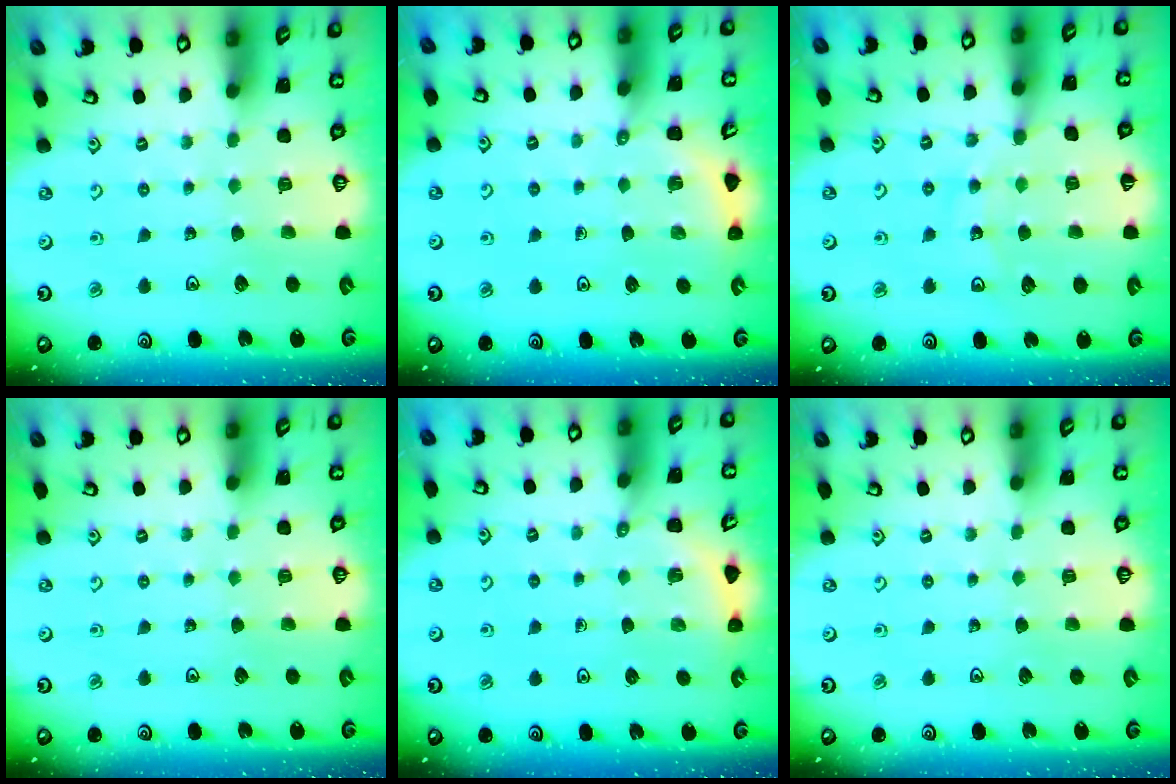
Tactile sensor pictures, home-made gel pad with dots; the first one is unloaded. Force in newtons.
{"total": 2.6, "press": 2.6, "slide": 0.2}
{"total": 13.1, "press": 12.6, "slide": 3.7}
{"total": 0.0}
{"total": 2.6, "press": 2.6, "slide": 0.2}
{"total": 0.0}